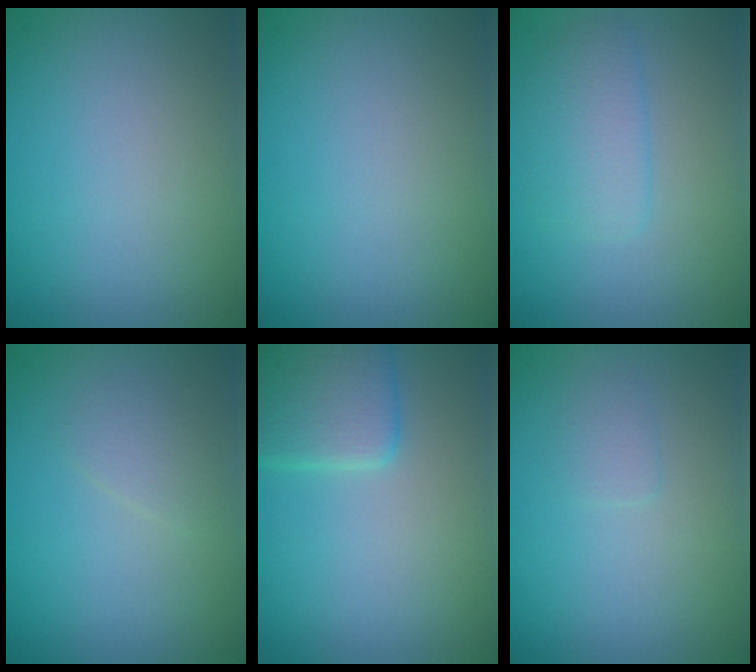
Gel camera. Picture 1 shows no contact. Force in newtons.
{"total": 0.0}
{"total": 2.6, "press": 2.6, "slide": 0.0}
{"total": 1.3, "press": 1.3, "slide": 0.0}
{"total": 3.9, "press": 3.9, "slide": 0.2}
{"total": 0.8, "press": 0.8, "slide": 0.0}